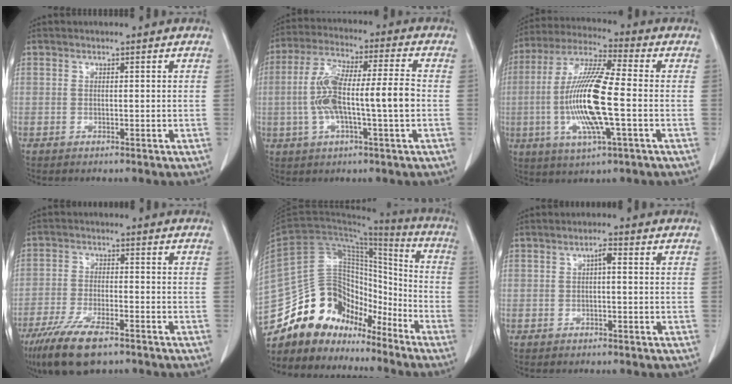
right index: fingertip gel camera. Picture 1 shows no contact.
{"total": 12.3, "force": [-1.4, 1.7, 12.1], "torque": [-0.236, 0.020, -0.027]}
{"total": 15.5, "force": [-2.3, 1.7, 15.2], "torque": [-0.311, -0.008, -0.047]}
{"total": 10.5, "force": [-7.3, 2.8, 7.1], "torque": [-0.133, -0.021, -0.126]}
{"total": 17.3, "force": [-13.6, 8.4, 6.5], "torque": [-0.111, 0.073, -0.236]}
{"total": 1.6, "force": [0.2, 0.4, 1.5], "torque": [-0.026, 0.004, 0.002]}